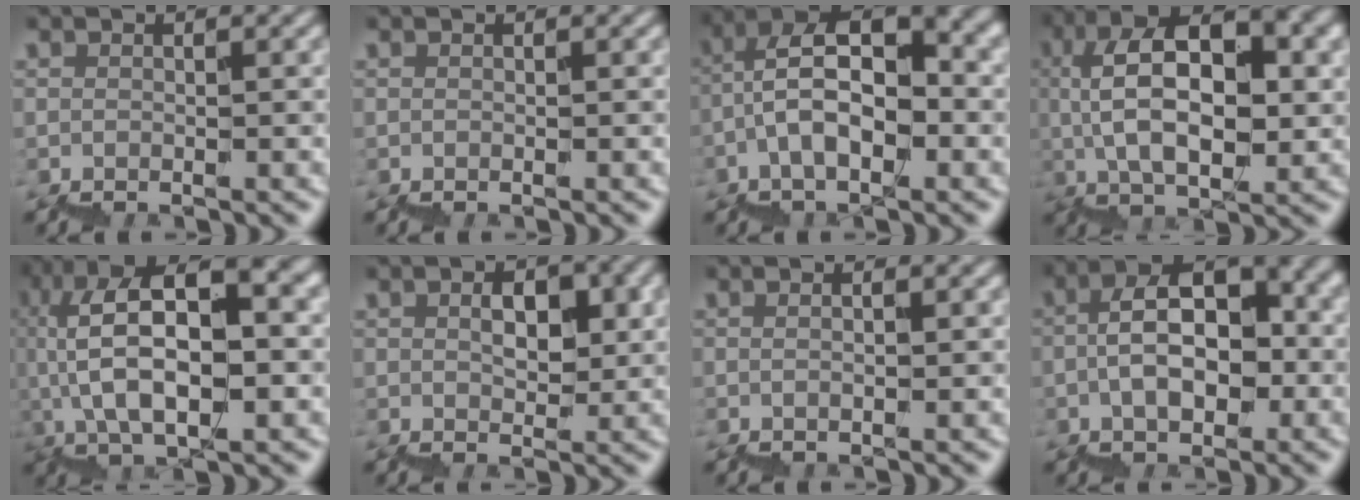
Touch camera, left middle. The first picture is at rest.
{"total": 0.0}
{"total": 7.2, "force": [-0.5, 3.8, 6.1], "torque": [-0.108, 0.029, -0.013]}
{"total": 8.9, "force": [2.8, 3.6, 7.6], "torque": [-0.133, 0.027, 0.048]}
{"total": 10.2, "force": [2.0, 3.9, 9.2], "torque": [-0.174, 0.027, 0.035]}
{"total": 3.0, "force": [1.9, 1.5, 1.9], "torque": [-0.026, 0.013, 0.029]}
{"total": 0.7, "force": [0.5, 0.1, 0.5], "torque": [-0.005, -0.001, -0.001]}
{"total": 6.1, "force": [-0.2, 3.2, 5.2], "torque": [-0.081, 0.029, -0.010]}